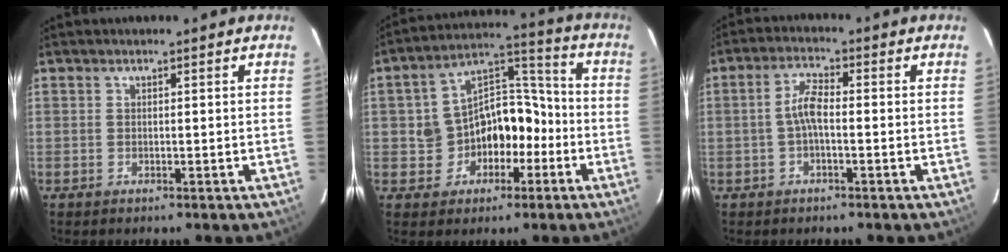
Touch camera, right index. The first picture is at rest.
{"total": 11.2, "force": [-3.8, 9.0, 5.4], "torque": [-0.107, 0.056, -0.045]}
{"total": 3.9, "force": [-0.9, 1.1, 3.7], "torque": [-0.078, 0.013, -0.019]}